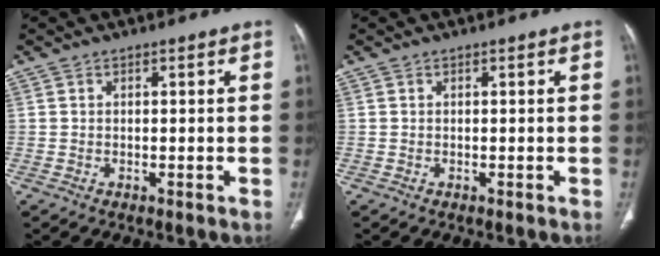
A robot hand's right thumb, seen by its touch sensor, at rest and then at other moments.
{"total": 0.0}